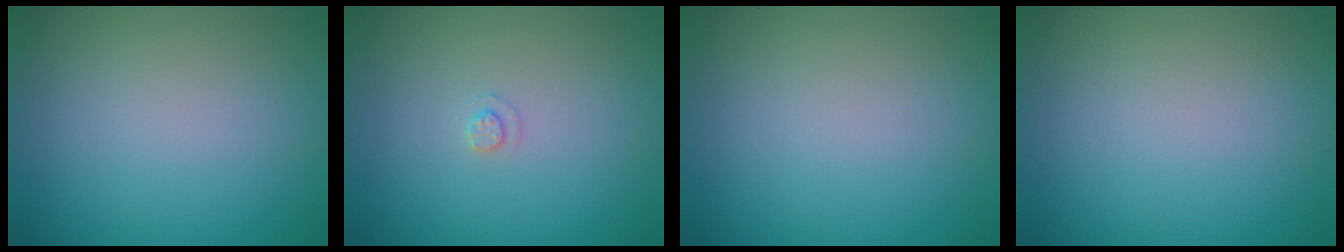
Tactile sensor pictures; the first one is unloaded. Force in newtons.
{"total": 0.9, "press": 0.9, "slide": 0.2}
{"total": 0.0}
{"total": 0.0}